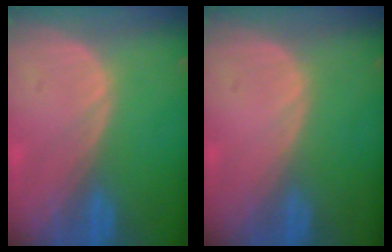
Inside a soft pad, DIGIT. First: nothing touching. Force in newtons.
{"total": 0.0}